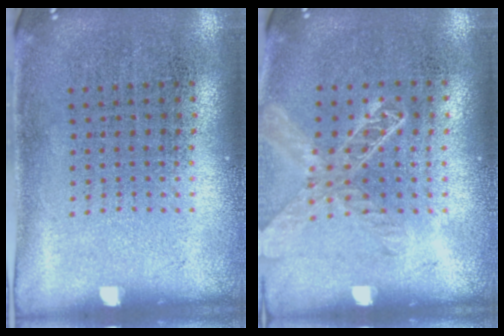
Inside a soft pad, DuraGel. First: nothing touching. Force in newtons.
{"total": 1.4, "press": 1.3, "slide": 0.5}